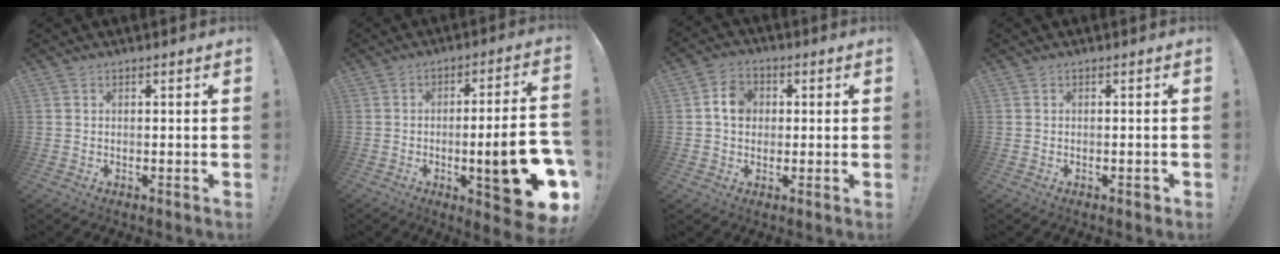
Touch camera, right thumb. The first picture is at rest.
{"total": 18.4, "force": [-5.5, 3.9, 17.1], "torque": [-0.231, 0.016, -0.073]}
{"total": 7.2, "force": [1.0, 6.0, 4.0], "torque": [-0.063, 0.014, 0.020]}
{"total": 1.0, "force": [-0.7, 0.4, 0.6], "torque": [-0.015, 0.007, -0.009]}